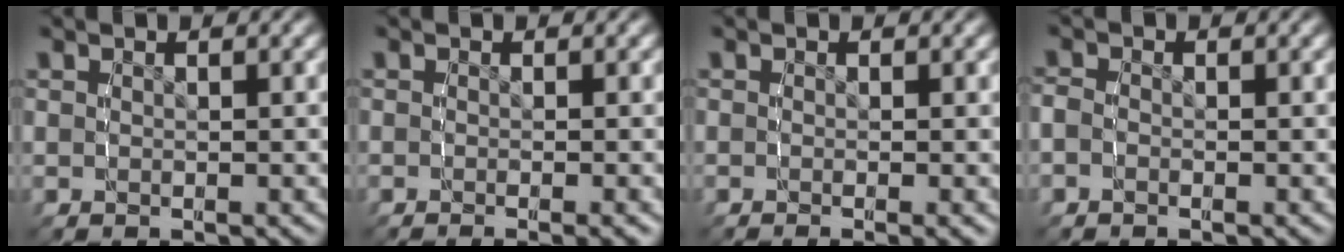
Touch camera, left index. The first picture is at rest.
{"total": 2.0, "force": [-1.4, 0.2, 1.4], "torque": [-0.014, 0.000, -0.022]}
{"total": 1.8, "force": [-1.1, 0.2, 1.4], "torque": [-0.014, -0.002, -0.017]}
{"total": 1.4, "force": [-0.6, 1.1, 0.6], "torque": [-0.021, -0.004, -0.013]}